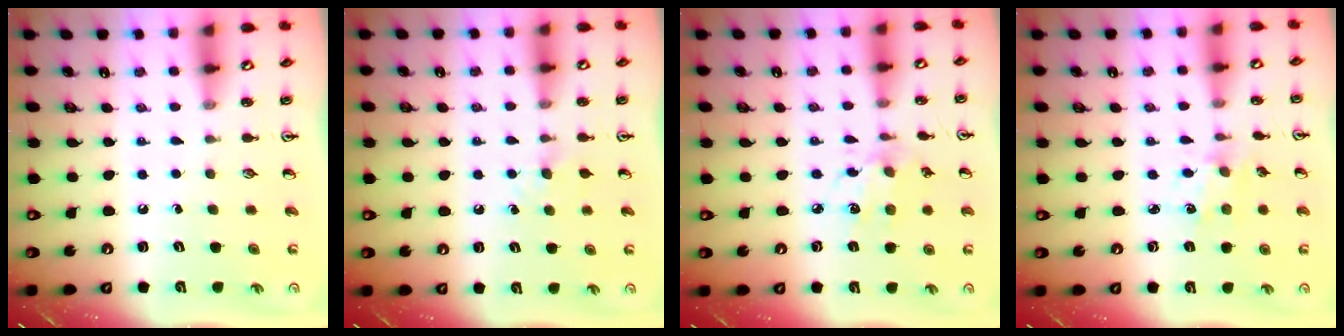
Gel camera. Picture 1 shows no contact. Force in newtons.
{"total": 5.4, "press": 5.3, "slide": 0.7}
{"total": 7.8, "press": 7.8, "slide": 0.6}
{"total": 2.0, "press": 2.0, "slide": 0.5}